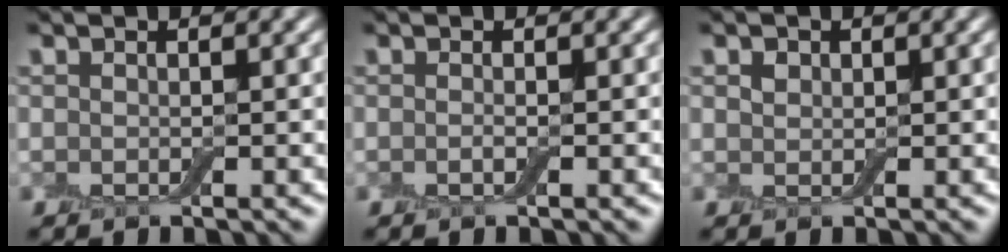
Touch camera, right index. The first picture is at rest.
{"total": 0.5, "force": [-0.2, 0.1, 0.5], "torque": [-0.011, -0.002, -0.005]}
{"total": 0.9, "force": [0.5, 0.7, 0.3], "torque": [-0.006, -0.001, 0.007]}